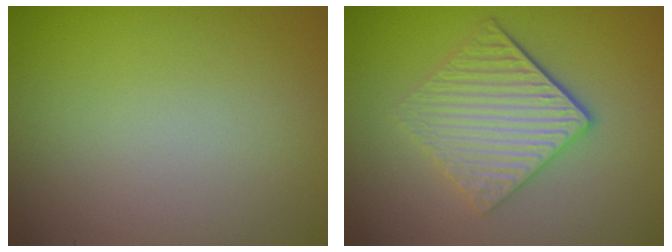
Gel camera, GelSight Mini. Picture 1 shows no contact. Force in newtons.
{"total": 4.8, "press": 3.6, "slide": 3.2}